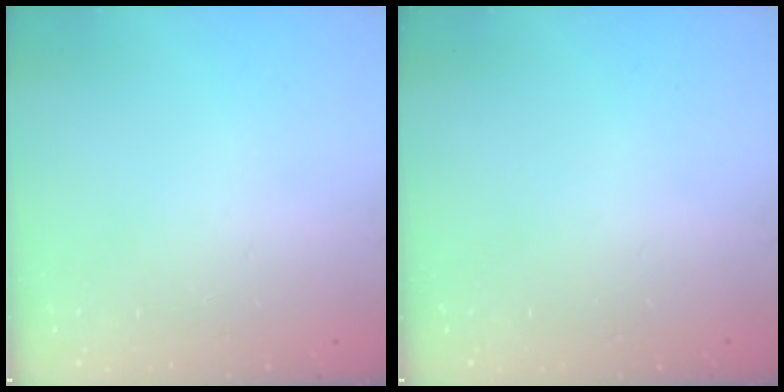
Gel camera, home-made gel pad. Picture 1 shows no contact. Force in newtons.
{"total": 0.0}